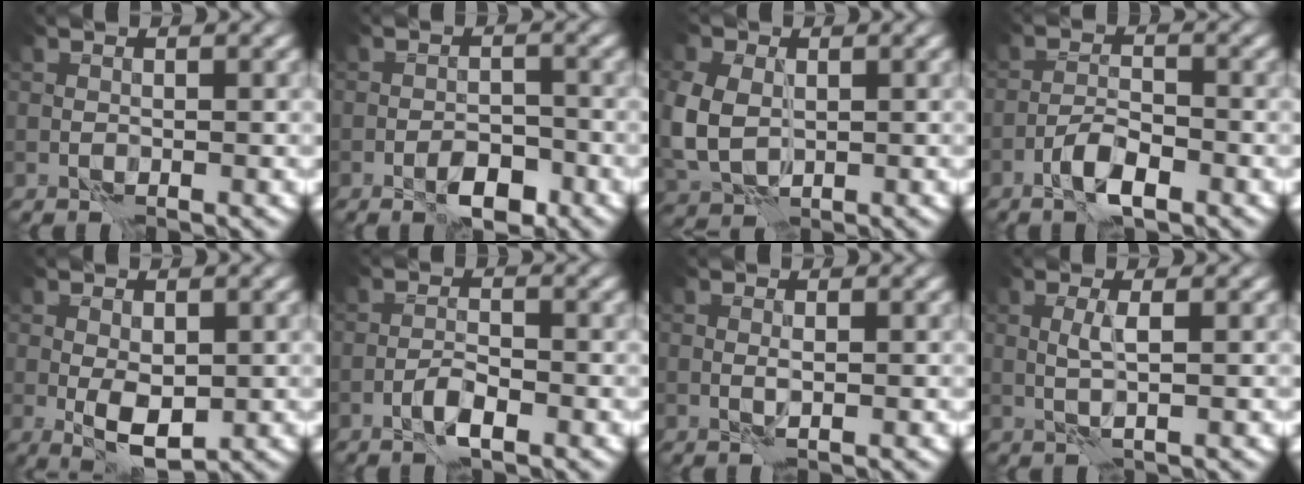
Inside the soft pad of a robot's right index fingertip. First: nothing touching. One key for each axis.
{"total": 3.2, "fx": -1.9, "fy": 1.3, "fz": 2.2, "tx": -0.028, "ty": 0.003, "tz": -0.030}
{"total": 6.2, "fx": 0.2, "fy": 4.8, "fz": 3.9, "tx": -0.113, "ty": -0.005, "tz": 0.014}
{"total": 3.0, "fx": -1.8, "fy": 0.8, "fz": 2.3, "tx": -0.045, "ty": 0.007, "tz": -0.037}
{"total": 4.0, "fx": -0.4, "fy": 1.9, "fz": 3.5, "tx": -0.060, "ty": -0.008, "tz": 0.000}
{"total": 1.8, "fx": -1.0, "fy": 0.2, "fz": 1.5, "tx": -0.030, "ty": 0.005, "tz": -0.021}
{"total": 0.7, "fx": 0.3, "fy": -0.2, "fz": 0.6, "tx": -0.014, "ty": -0.001, "tz": 0.005}
{"total": 1.5, "fx": 0.6, "fy": -0.2, "fz": 1.4, "tx": -0.032, "ty": 0.002, "tz": 0.013}